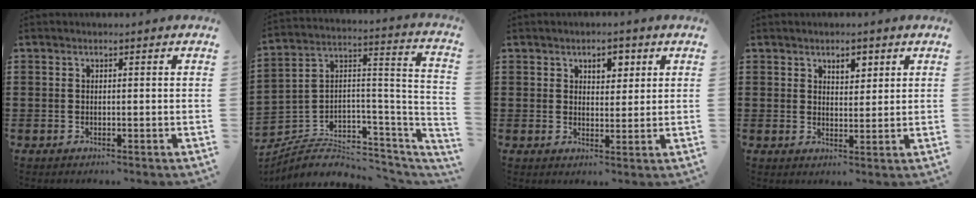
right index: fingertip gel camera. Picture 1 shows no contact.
{"total": 4.6, "force": [-2.6, 2.9, 2.4], "torque": [-0.060, -0.017, -0.053]}
{"total": 3.4, "force": [1.8, 2.0, 2.1], "torque": [-0.031, 0.005, 0.025]}
{"total": 3.0, "force": [1.9, 1.5, 1.7], "torque": [-0.021, 0.001, 0.031]}